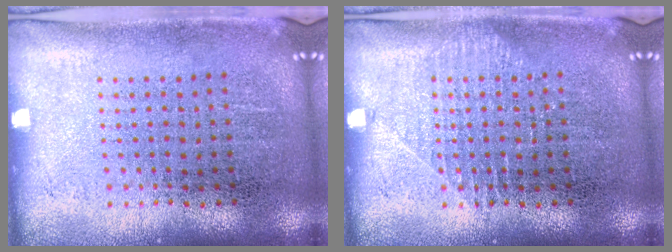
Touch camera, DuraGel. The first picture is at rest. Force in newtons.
{"total": 1.0, "press": 1.0, "slide": 0.2}